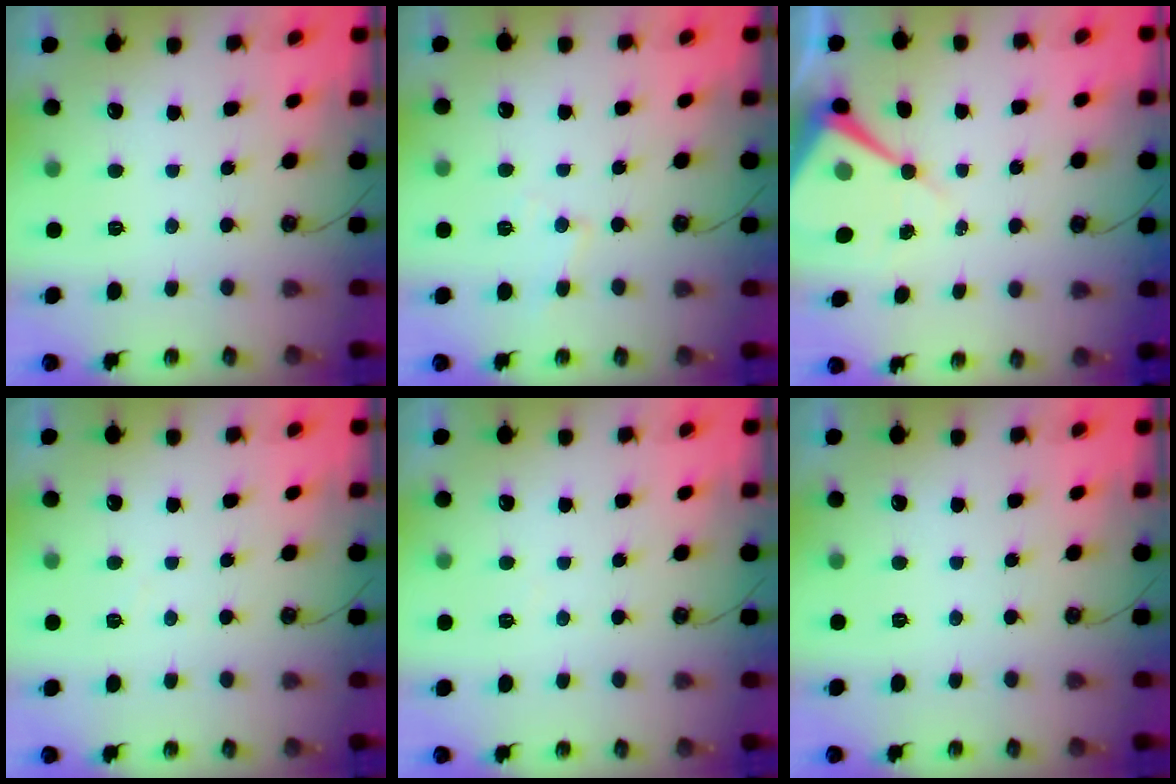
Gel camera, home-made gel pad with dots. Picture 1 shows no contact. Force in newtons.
{"total": 6.2, "press": 6.2, "slide": 0.6}
{"total": 9.1, "press": 9.1, "slide": 0.8}
{"total": 3.4, "press": 3.4, "slide": 0.5}
{"total": 2.9, "press": 2.8, "slide": 0.5}
{"total": 0.0}